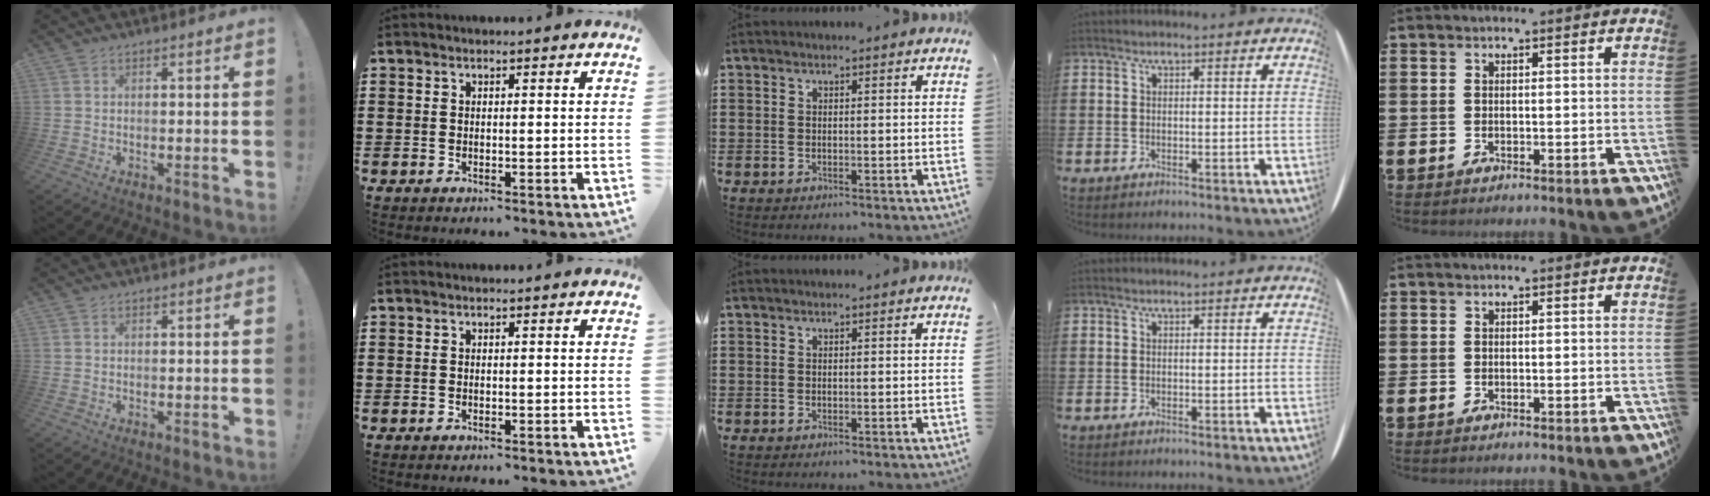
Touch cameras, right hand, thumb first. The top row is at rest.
{}